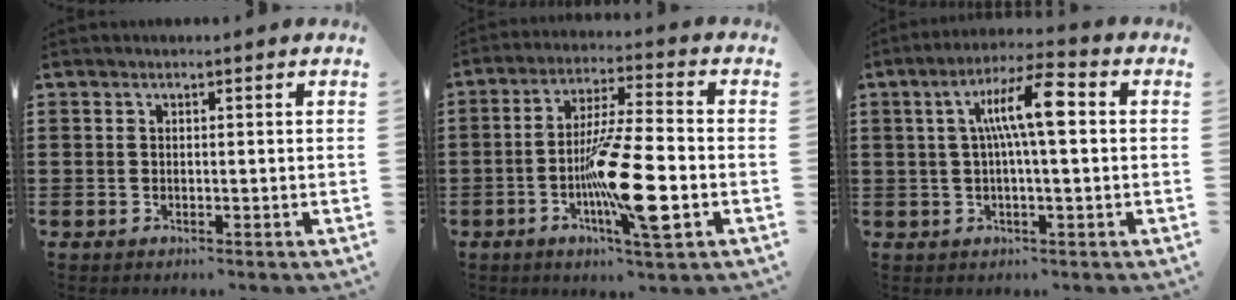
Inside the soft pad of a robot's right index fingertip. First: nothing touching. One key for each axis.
{"total": 13.2, "fx": -3.8, "fy": 2.0, "fz": 12.4, "tx": -0.240, "ty": -0.009, "tz": -0.073}
{"total": 9.0, "fx": 1.4, "fy": 1.7, "fz": 8.8, "tx": -0.169, "ty": 0.009, "tz": 0.019}